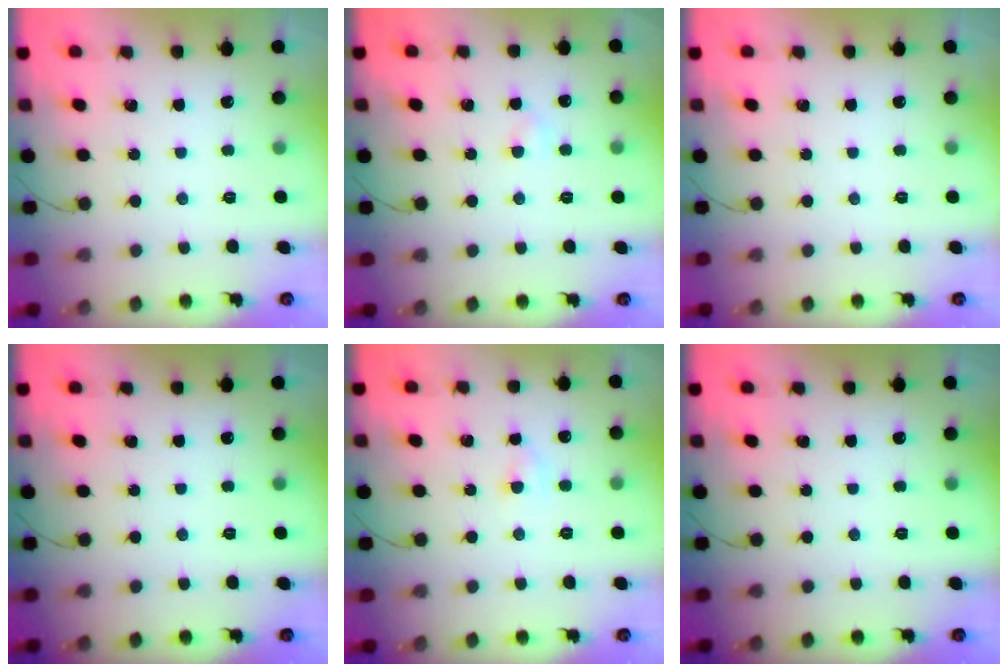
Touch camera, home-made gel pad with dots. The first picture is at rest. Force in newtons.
{"total": 2.7, "press": 2.6, "slide": 0.9}
{"total": 0.0}
{"total": 0.0}
{"total": 2.8, "press": 2.6, "slide": 1.0}
{"total": 0.0}